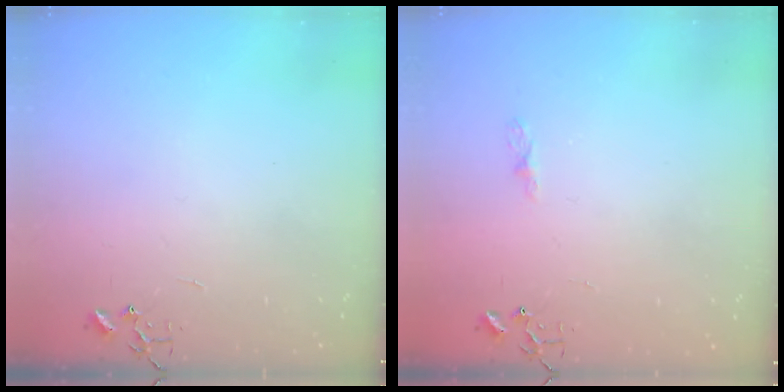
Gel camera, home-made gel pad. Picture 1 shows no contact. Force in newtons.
{"total": 3.9, "press": 3.8, "slide": 0.5}